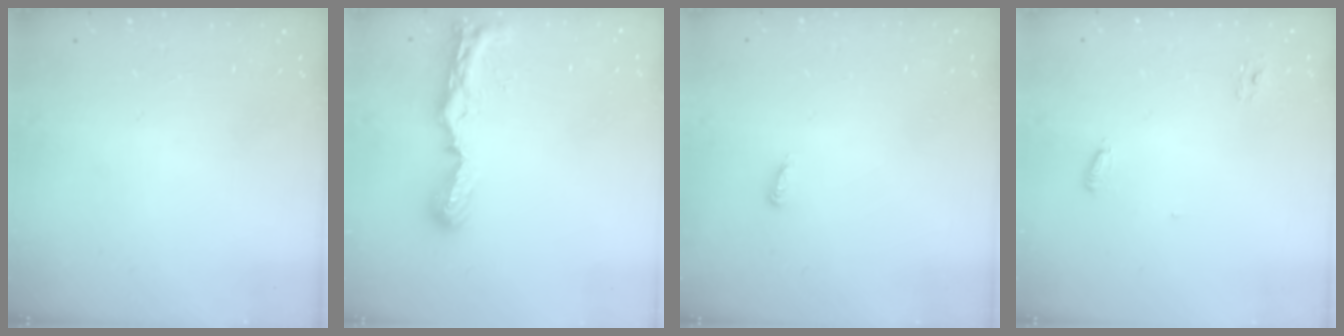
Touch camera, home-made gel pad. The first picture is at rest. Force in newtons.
{"total": 8.3, "press": 8.3, "slide": 0.6}
{"total": 3.7, "press": 3.7, "slide": 0.2}
{"total": 4.2, "press": 4.2, "slide": 0.3}